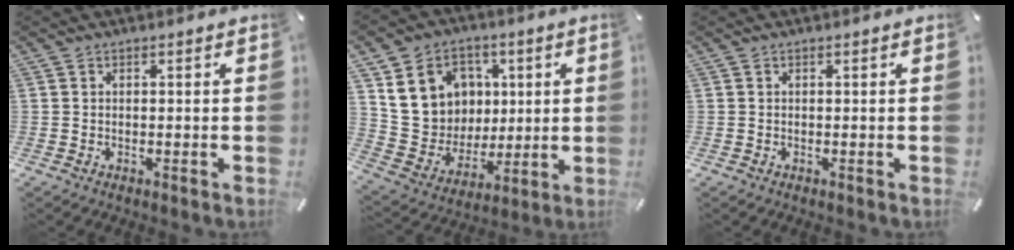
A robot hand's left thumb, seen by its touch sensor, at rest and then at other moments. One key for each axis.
{"total": 15.0, "fx": 5.1, "fy": 13.4, "fz": 4.6, "tx": -0.081, "ty": -0.018, "tz": 0.112}
{"total": 0.0}